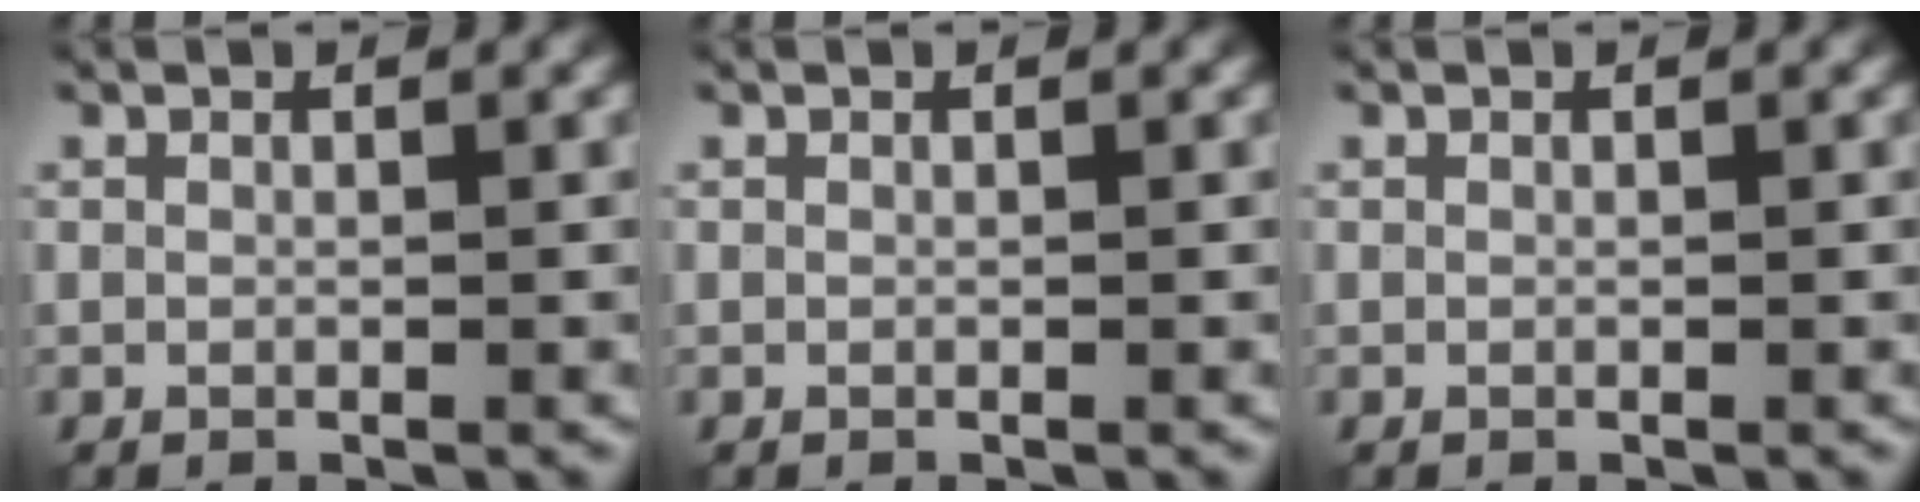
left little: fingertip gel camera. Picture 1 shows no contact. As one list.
[{"total": 0.0}, {"total": 0.0}]